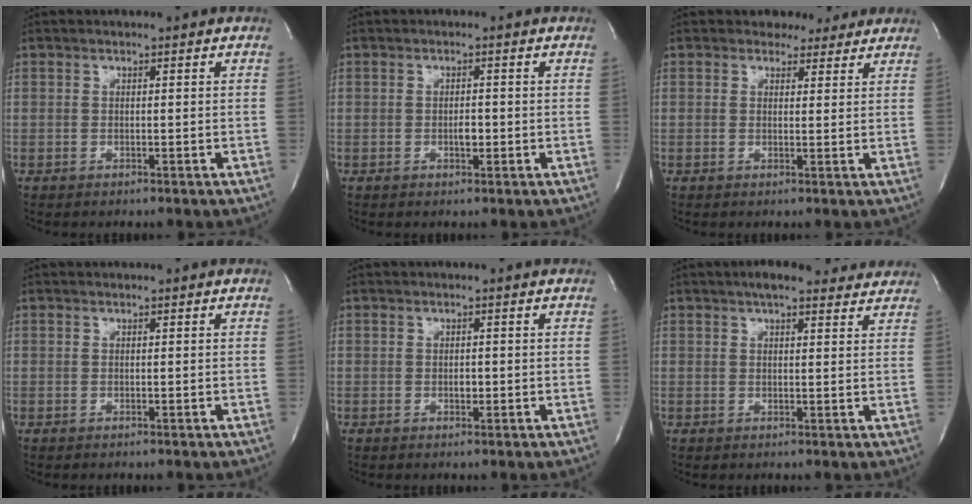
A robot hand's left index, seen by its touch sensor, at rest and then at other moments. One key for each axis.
{"total": 1.5, "fx": -0.5, "fy": 0.7, "fz": 1.2, "tx": -0.021, "ty": -0.001, "tz": -0.006}
{"total": 3.8, "fx": 3.3, "fy": 1.9, "fz": 0.1, "tx": 0.002, "ty": 0.003, "tz": 0.033}
{"total": 0.0}
{"total": 0.9, "fx": -0.2, "fy": 0.5, "fz": 0.6, "tx": -0.008, "ty": -0.001, "tz": -0.003}
{"total": 10.0, "fx": 8.5, "fy": 2.6, "fz": 4.4, "tx": -0.052, "ty": 0.022, "tz": 0.100}